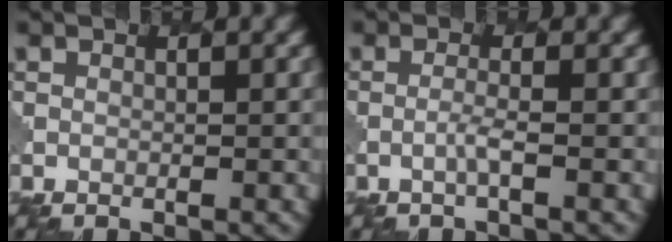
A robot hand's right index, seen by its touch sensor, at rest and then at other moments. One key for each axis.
{"total": 1.1, "fx": 0.0, "fy": 0.0, "fz": 1.1, "tx": -0.020, "ty": 0.005, "tz": -0.010}